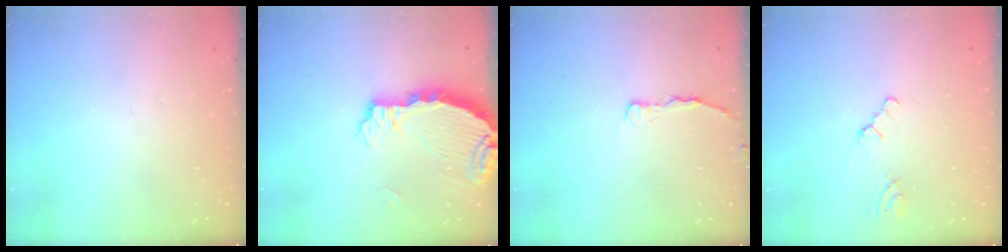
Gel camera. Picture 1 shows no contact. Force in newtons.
{"total": 6.5, "press": 6.5, "slide": 0.6}
{"total": 2.9, "press": 2.9, "slide": 0.4}
{"total": 1.1, "press": 1.1, "slide": 0.3}